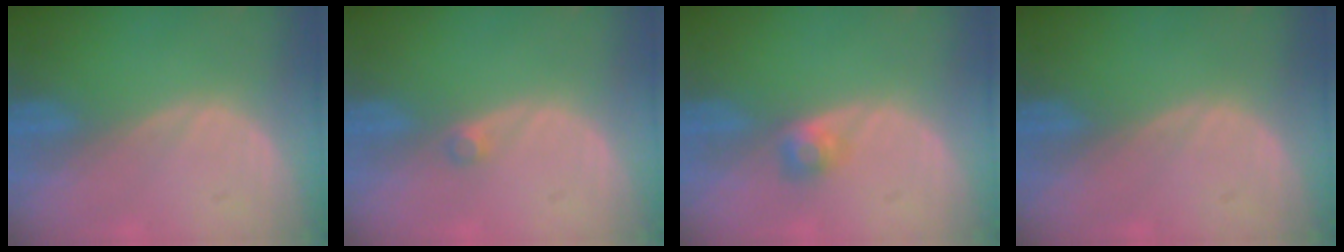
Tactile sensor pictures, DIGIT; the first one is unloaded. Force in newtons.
{"total": 1.3, "press": 1.1, "slide": 0.6}
{"total": 2.5, "press": 2.3, "slide": 1.0}
{"total": 0.0}